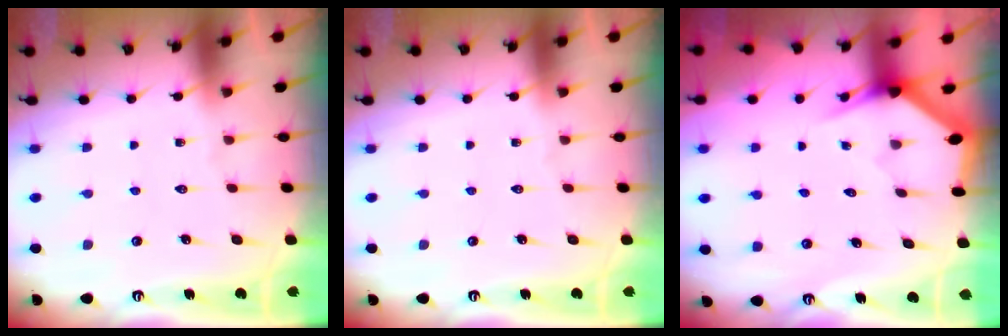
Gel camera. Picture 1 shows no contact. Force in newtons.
{"total": 0.0}
{"total": 3.0, "press": 3.0, "slide": 0.2}